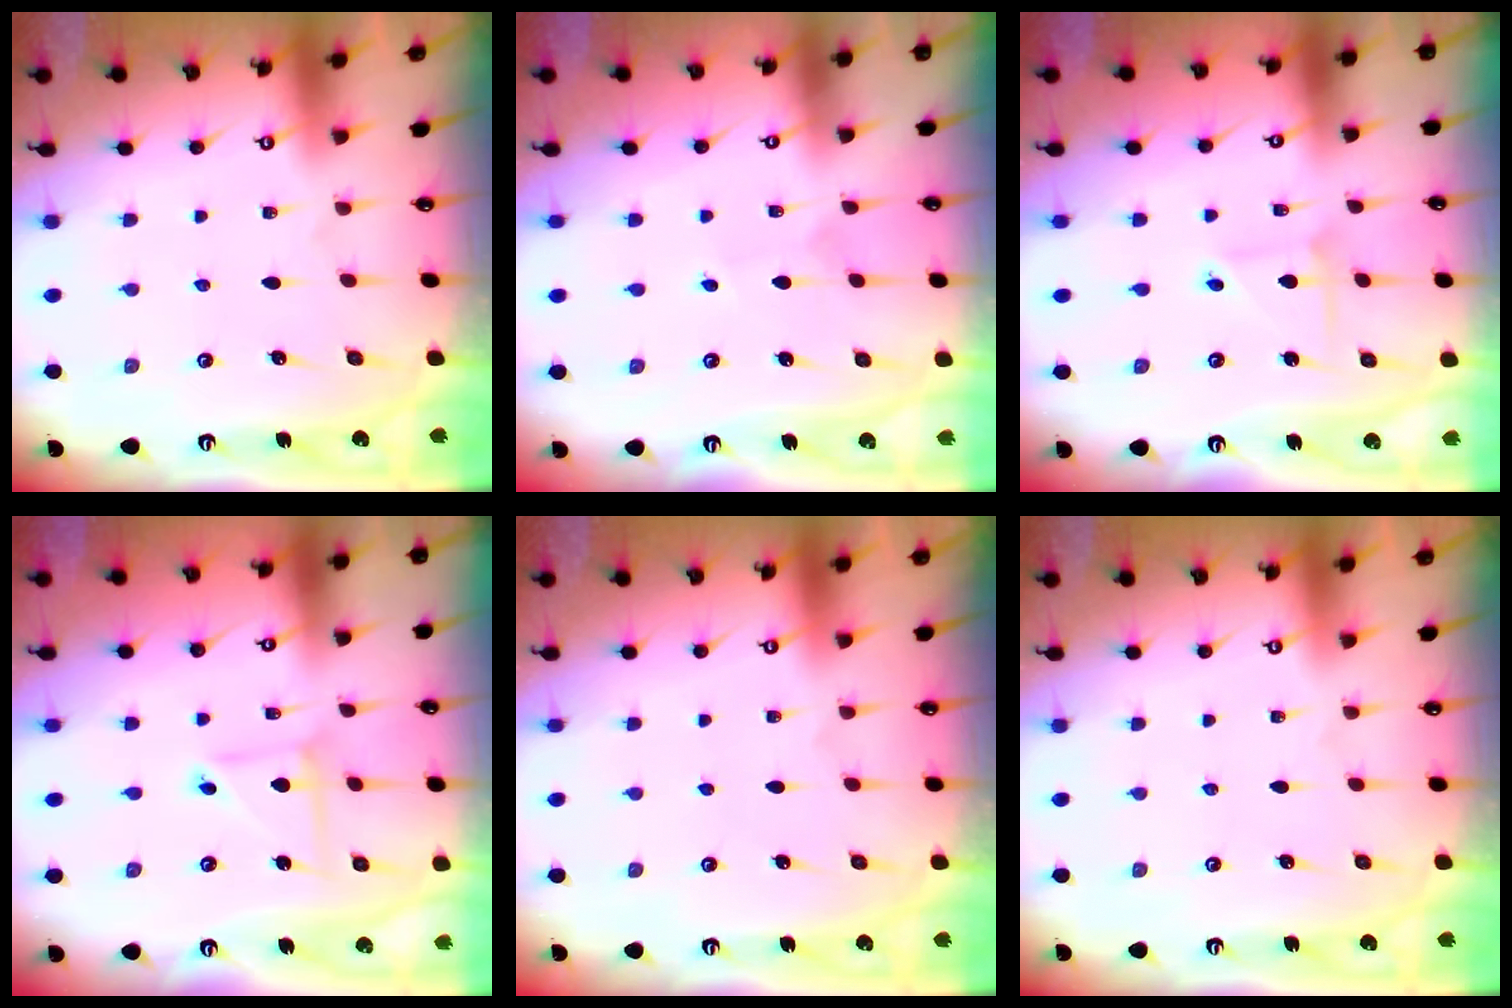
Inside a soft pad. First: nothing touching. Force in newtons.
{"total": 1.8, "press": 1.8, "slide": 0.2}
{"total": 2.3, "press": 2.3, "slide": 0.3}
{"total": 3.7, "press": 3.6, "slide": 0.4}
{"total": 0.0}
{"total": 0.0}